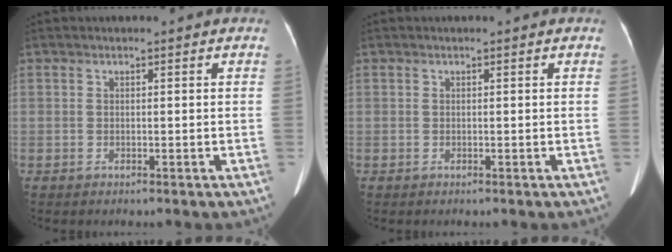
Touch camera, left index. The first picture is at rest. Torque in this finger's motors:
{"motor_torque": [0.00, 0.00, 0.00, 0.00]}